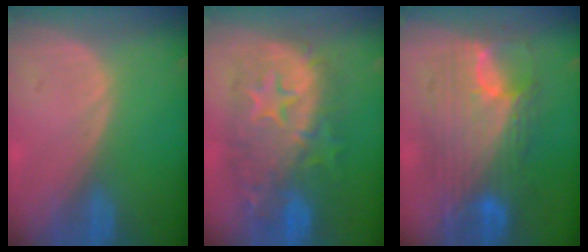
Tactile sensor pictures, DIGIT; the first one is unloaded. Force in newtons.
{"total": 12.5, "press": 12.5, "slide": 1.1}
{"total": 11.8, "press": 11.7, "slide": 1.1}